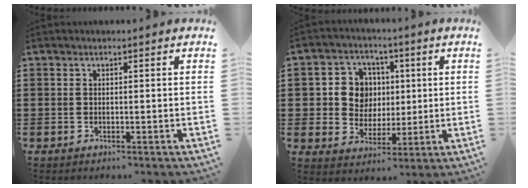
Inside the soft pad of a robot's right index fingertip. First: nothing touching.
{"total": 7.4, "force": [1.0, 6.9, 2.7], "torque": [-0.076, 0.018, 0.017]}